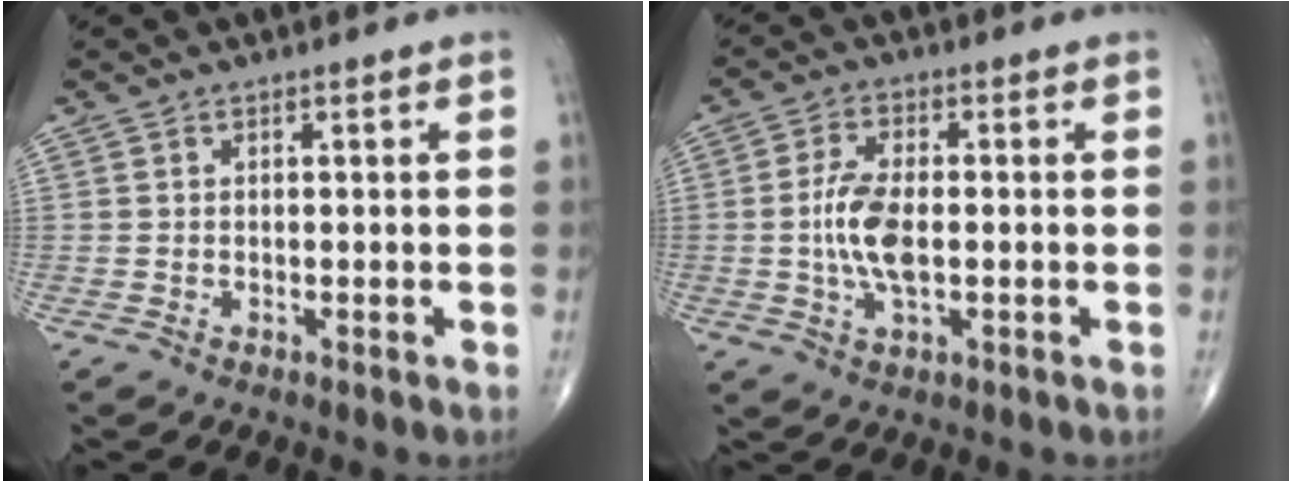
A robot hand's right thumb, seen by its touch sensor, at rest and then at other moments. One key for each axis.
{"total": 7.8, "fx": -0.6, "fy": 3.4, "fz": 7.0, "tx": -0.148, "ty": 0.003, "tz": -0.014}